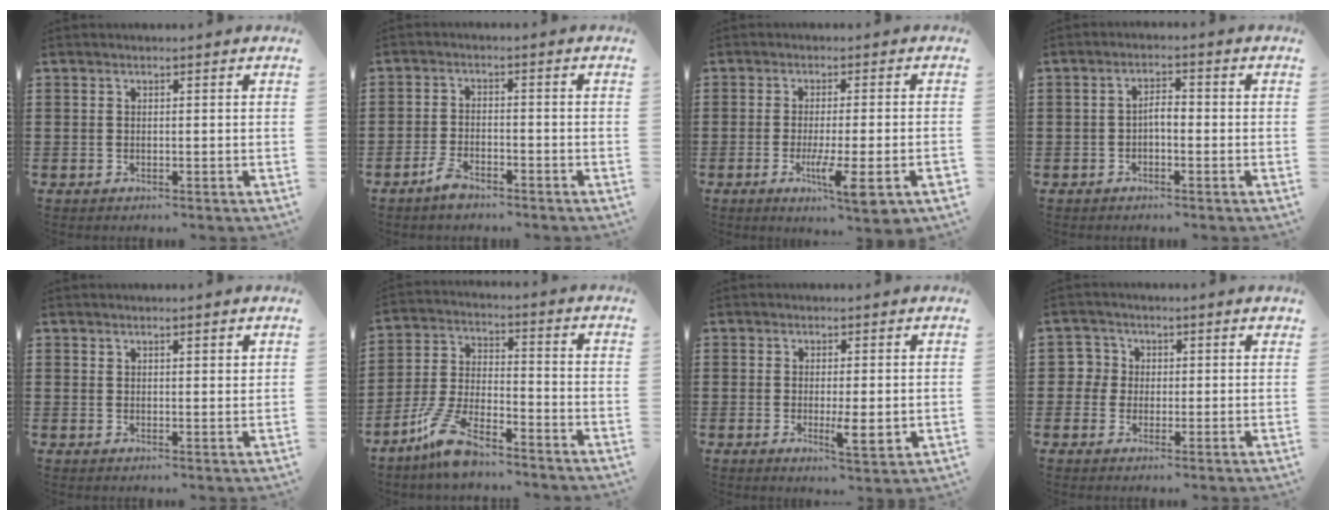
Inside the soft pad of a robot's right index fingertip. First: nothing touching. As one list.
[{"total": 3.2, "force": [-2.6, 1.1, 1.4], "torque": [-0.040, 0.002, -0.055]}, {"total": 7.9, "force": [-3.2, 0.2, 7.2], "torque": [-0.132, -0.021, -0.055]}, {"total": 2.5, "force": [-0.8, 0.9, 2.2], "torque": [-0.042, 0.004, -0.017]}, {"total": 1.3, "force": [1.1, 0.4, 0.4], "torque": [-0.008, 0.000, 0.022]}, {"total": 8.6, "force": [-6.9, 2.0, 4.7], "torque": [-0.113, 0.002, -0.134]}, {"total": 3.8, "force": [-0.4, 1.0, 3.7], "torque": [-0.066, 0.001, -0.007]}, {"total": 3.5, "force": [0.5, 3.4, 0.5], "torque": [-0.028, 0.011, 0.008]}]